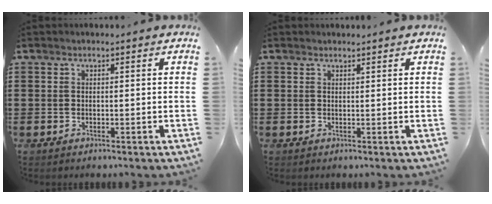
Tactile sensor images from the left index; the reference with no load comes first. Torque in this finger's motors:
{"motor_torque": [0.04, -0.10, -0.01, -0.01]}